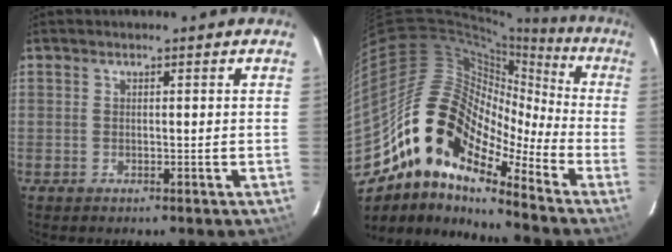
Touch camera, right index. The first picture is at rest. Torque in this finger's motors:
{"motor_torque": [1.06, -0.82, 1.06, 0.13]}